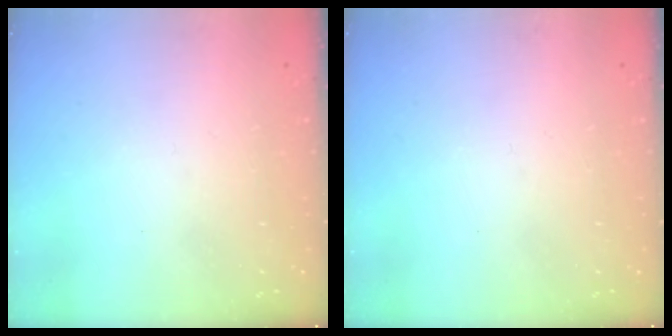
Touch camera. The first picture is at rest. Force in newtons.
{"total": 0.0}